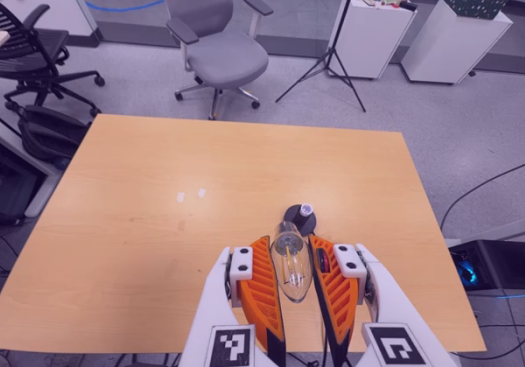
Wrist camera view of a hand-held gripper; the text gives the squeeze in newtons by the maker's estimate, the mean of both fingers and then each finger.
{"total": 13.0, "left": 14.0, "right": 11.9}